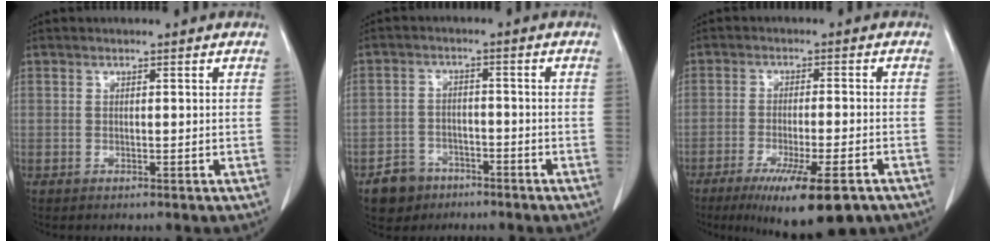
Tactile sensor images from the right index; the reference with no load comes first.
{"total": 5.3, "force": [-3.4, 4.0, 0.6], "torque": [-0.007, 0.011, -0.052]}
{"total": 13.6, "force": [-9.0, 2.0, 10.0], "torque": [-0.136, -0.028, -0.132]}